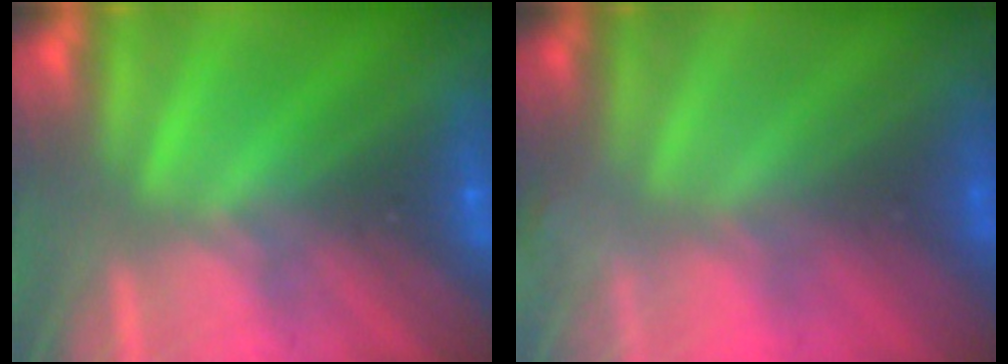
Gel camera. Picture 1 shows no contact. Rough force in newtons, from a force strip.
{"total": 8.3}